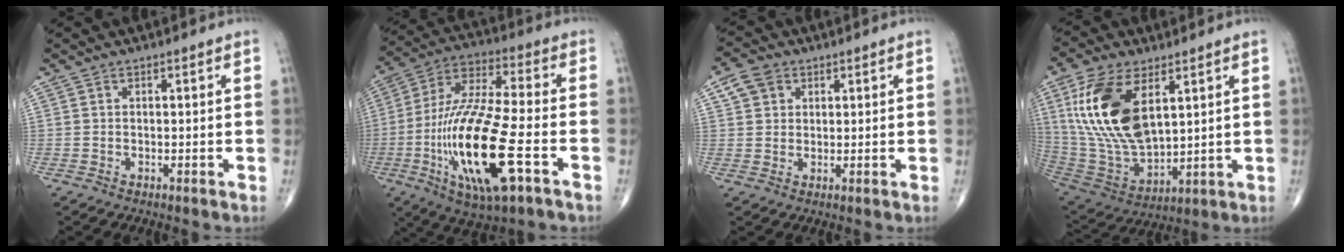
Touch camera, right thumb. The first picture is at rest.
{"total": 23.1, "force": [-6.7, 6.6, 21.1], "torque": [-0.451, 0.015, -0.109]}
{"total": 4.9, "force": [2.1, 3.9, 2.1], "torque": [-0.024, 0.001, 0.039]}
{"total": 20.1, "force": [6.8, 10.2, 15.9], "torque": [-0.303, -0.031, 0.139]}